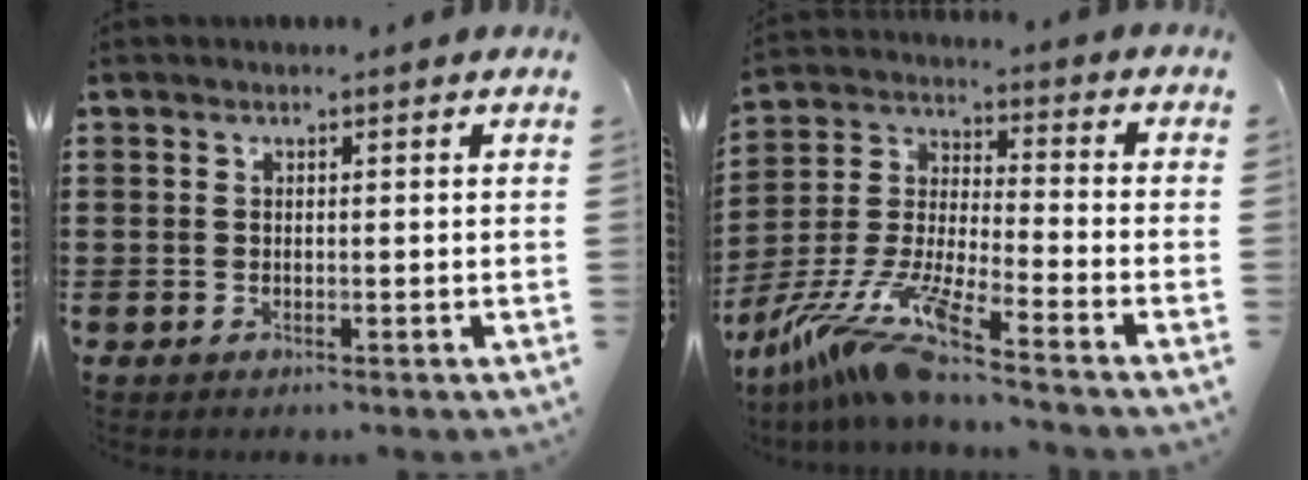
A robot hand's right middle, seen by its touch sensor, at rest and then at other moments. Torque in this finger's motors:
{"motor_torque": [2.14, 0.00, 0.96, 0.21]}